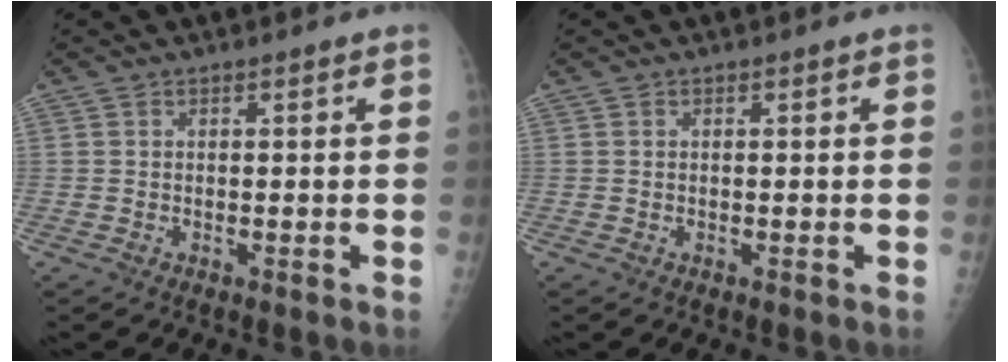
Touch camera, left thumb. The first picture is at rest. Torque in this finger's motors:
{"motor_torque": [0.00, 0.00, -0.02, -0.02, 0.00]}